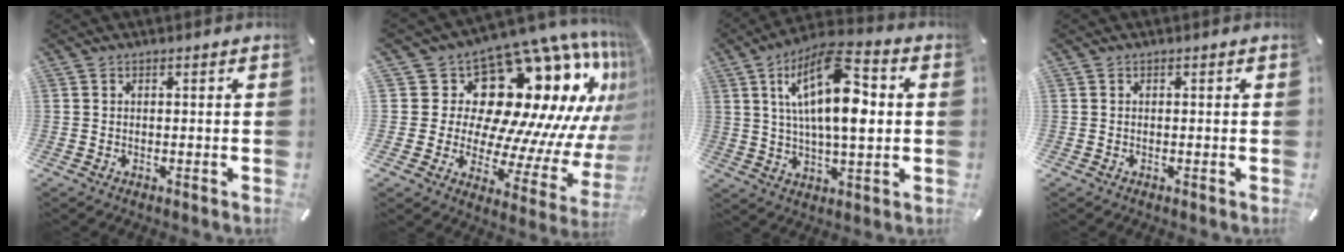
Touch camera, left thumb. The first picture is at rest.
{"total": 23.2, "force": [10.6, 14.1, 15.2], "torque": [-0.219, -0.131, 0.208]}
{"total": 18.2, "force": [4.7, 7.7, 15.8], "torque": [-0.284, -0.005, 0.073]}
{"total": 0.0}